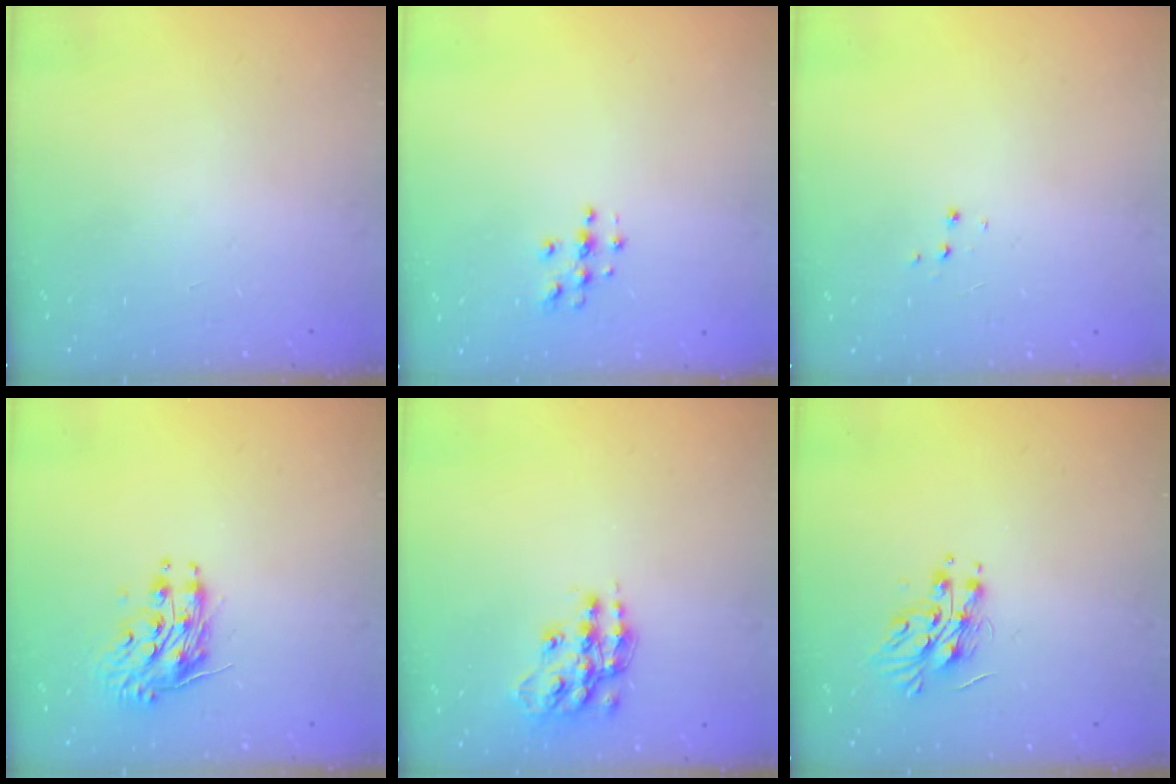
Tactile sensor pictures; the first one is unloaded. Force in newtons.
{"total": 3.6, "press": 3.6, "slide": 0.5}
{"total": 3.4, "press": 3.3, "slide": 0.6}
{"total": 8.9, "press": 8.9, "slide": 0.3}
{"total": 13.4, "press": 13.4, "slide": 0.9}
{"total": 11.1, "press": 11.1, "slide": 0.2}